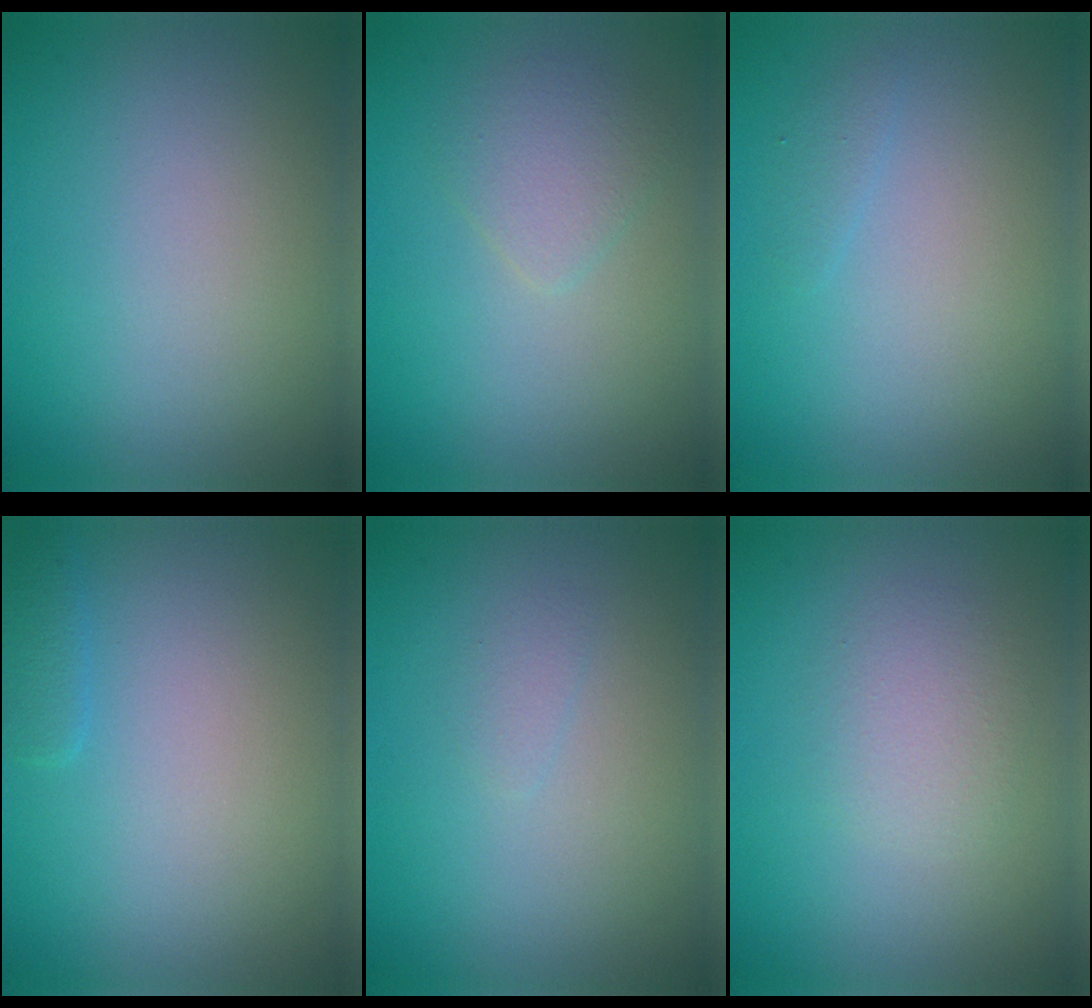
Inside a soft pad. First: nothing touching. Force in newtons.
{"total": 2.0, "press": 1.9, "slide": 0.1}
{"total": 0.7, "press": 0.7, "slide": 0.1}
{"total": 1.0, "press": 1.0, "slide": 0.1}
{"total": 0.7, "press": 0.7, "slide": 0.0}
{"total": 2.0, "press": 2.0, "slide": 0.0}